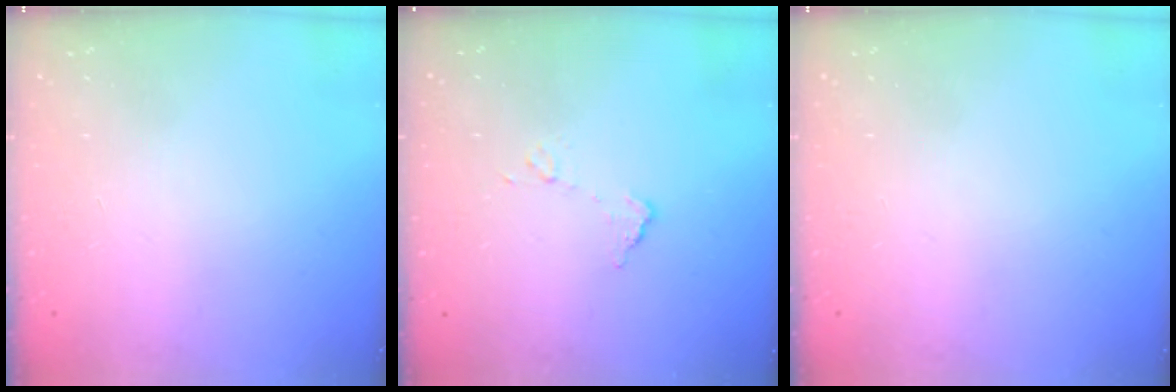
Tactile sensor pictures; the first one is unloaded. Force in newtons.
{"total": 5.9, "press": 5.9, "slide": 0.3}
{"total": 0.0}